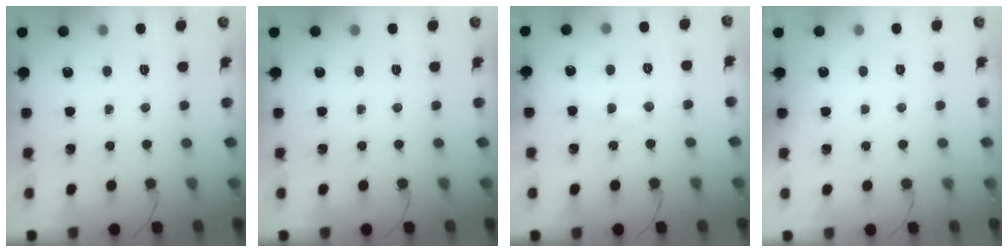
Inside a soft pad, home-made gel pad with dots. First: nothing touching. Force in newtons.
{"total": 0.0}
{"total": 6.8, "press": 6.7, "slide": 1.6}
{"total": 2.9, "press": 2.9, "slide": 0.1}